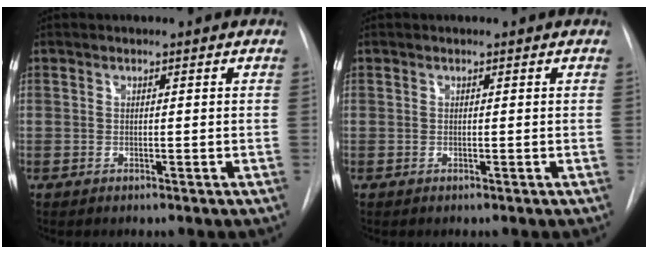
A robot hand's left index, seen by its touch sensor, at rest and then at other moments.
{"total": 0.0}